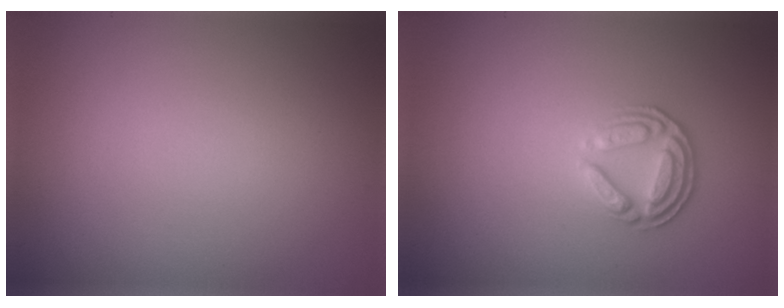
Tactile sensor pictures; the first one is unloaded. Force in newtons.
{"total": 2.9, "press": 2.5, "slide": 1.6}